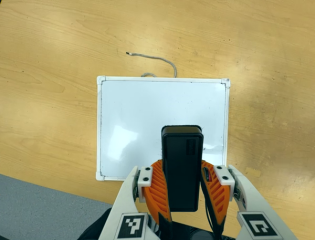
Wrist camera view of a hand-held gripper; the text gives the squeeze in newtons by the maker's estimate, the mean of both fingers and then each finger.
{"total": 8.8, "left": 7.4, "right": 10.2}